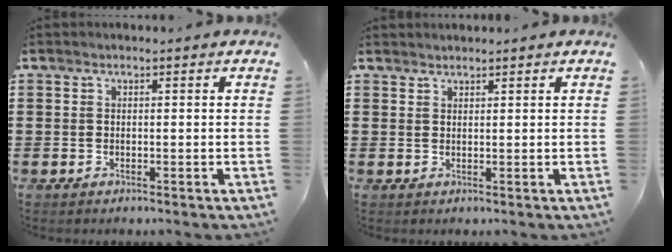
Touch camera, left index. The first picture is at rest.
{"total": 1.0, "force": [1.0, 0.1, 0.0], "torque": [-0.001, -0.001, 0.021]}